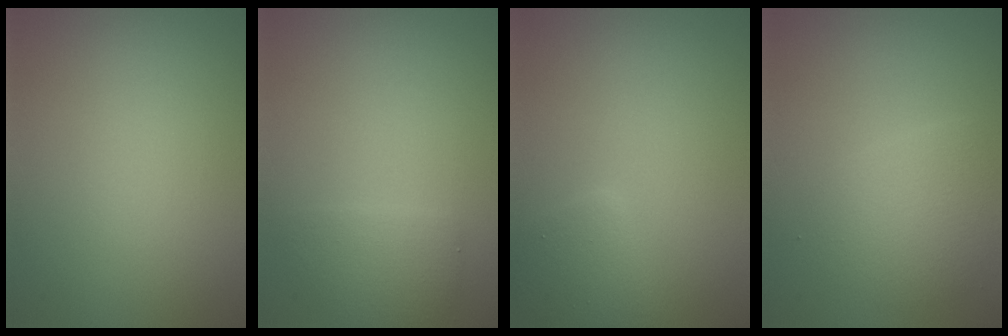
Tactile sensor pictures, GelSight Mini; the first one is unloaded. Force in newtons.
{"total": 2.0, "press": 2.0, "slide": 0.2}
{"total": 2.6, "press": 2.6, "slide": 0.2}
{"total": 2.8, "press": 2.8, "slide": 0.1}